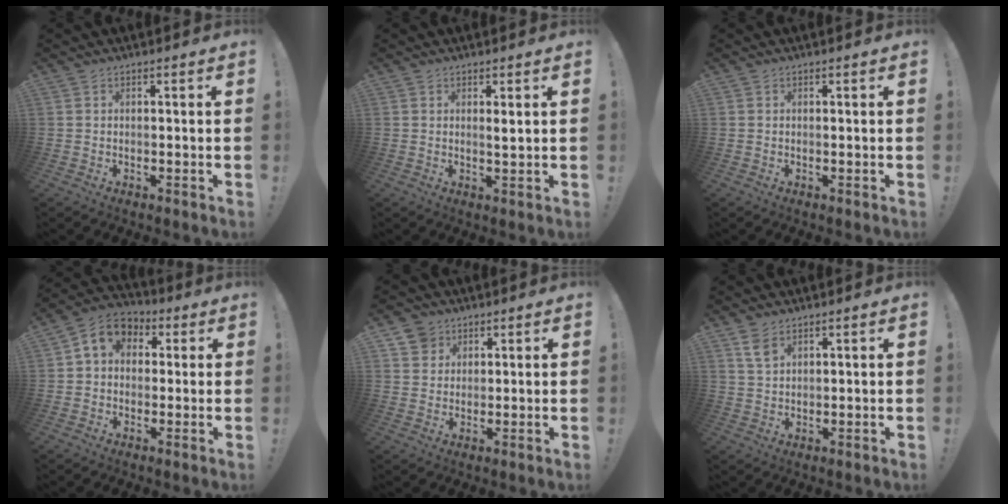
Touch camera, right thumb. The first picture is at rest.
{"total": 1.7, "force": [0.7, 0.0, 1.5], "torque": [-0.019, -0.008, 0.009]}
{"total": 0.0}
{"total": 8.4, "force": [1.9, 6.7, 4.8], "torque": [-0.079, 0.007, 0.042]}
{"total": 5.3, "force": [3.2, 4.2, 0.6], "torque": [-0.010, -0.017, 0.062]}
{"total": 3.9, "force": [2.6, 1.9, 2.1], "torque": [-0.035, -0.013, 0.049]}